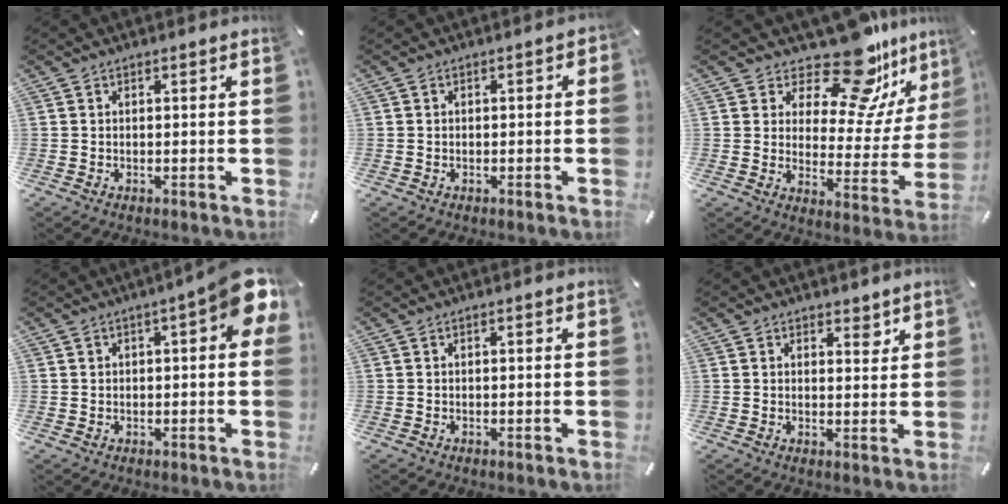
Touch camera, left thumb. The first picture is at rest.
{"total": 1.4, "force": [-0.7, 1.0, 0.7], "torque": [-0.014, 0.006, -0.015]}
{"total": 16.4, "force": [13.9, 5.1, 7.1], "torque": [-0.116, -0.125, 0.234]}
{"total": 9.0, "force": [2.5, 3.8, 7.8], "torque": [-0.092, -0.014, 0.040]}
{"total": 0.0}
{"total": 2.7, "force": [2.0, 1.7, 0.6], "torque": [0.016, -0.014, 0.030]}